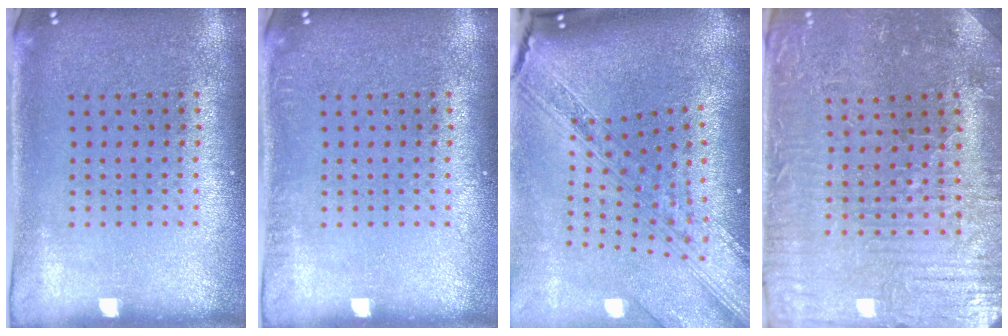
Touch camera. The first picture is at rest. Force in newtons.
{"total": 0.5, "press": 0.5, "slide": 0.0}
{"total": 3.8, "press": 2.8, "slide": 2.6}
{"total": 2.3, "press": 2.2, "slide": 0.4}